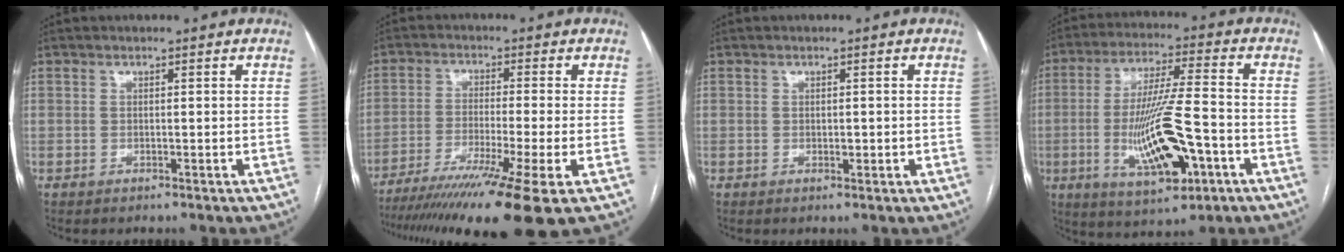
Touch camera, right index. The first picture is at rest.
{"total": 16.5, "force": [-11.7, -1.9, 11.4], "torque": [-0.166, -0.052, -0.189]}
{"total": 1.0, "force": [0.0, 0.6, 0.8], "torque": [-0.011, 0.000, 0.003]}
{"total": 15.0, "force": [-4.1, 2.8, 14.1], "torque": [-0.271, -0.009, -0.062]}